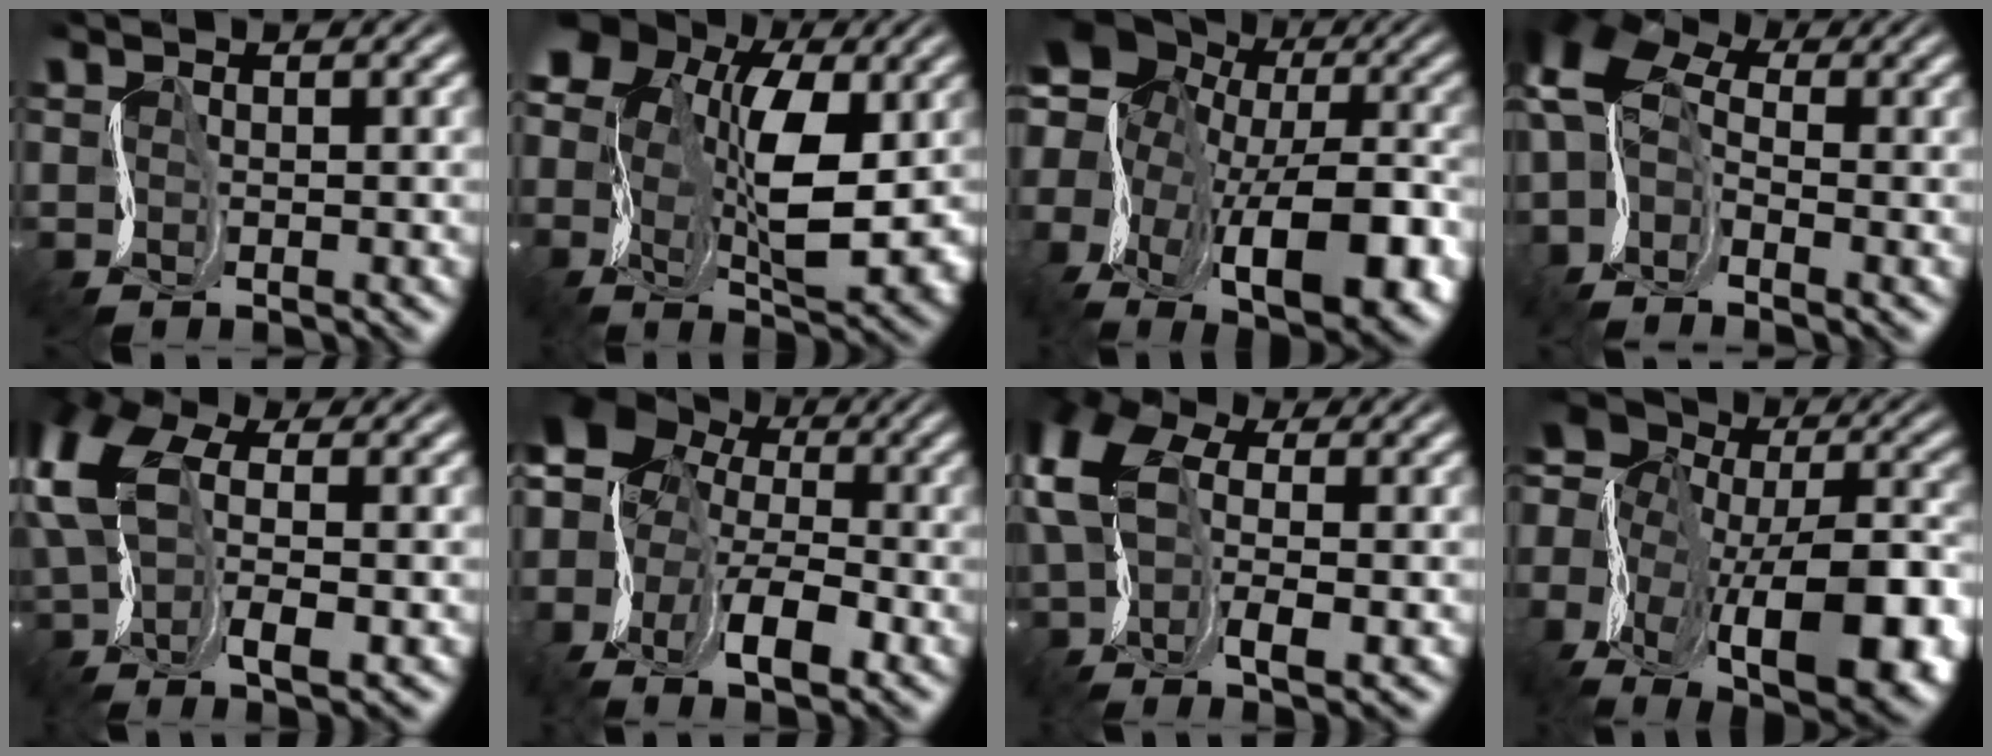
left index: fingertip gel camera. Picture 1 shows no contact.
{"total": 10.5, "force": [1.1, 6.4, 8.2], "torque": [-0.155, -0.004, 0.018]}
{"total": 17.0, "force": [-3.7, 10.8, 12.7], "torque": [-0.186, -0.010, -0.033]}
{"total": 7.7, "force": [-0.5, 4.6, 6.1], "torque": [-0.132, 0.018, -0.024]}
{"total": 8.2, "force": [1.8, 4.1, 6.9], "torque": [-0.167, 0.019, 0.023]}
{"total": 9.8, "force": [-1.7, 6.4, 7.2], "torque": [-0.135, 0.003, -0.038]}
{"total": 9.0, "force": [1.5, 5.1, 7.3], "torque": [-0.166, 0.015, 0.019]}
{"total": 17.2, "force": [-6.4, 9.8, 12.6], "torque": [-0.212, 0.001, -0.079]}